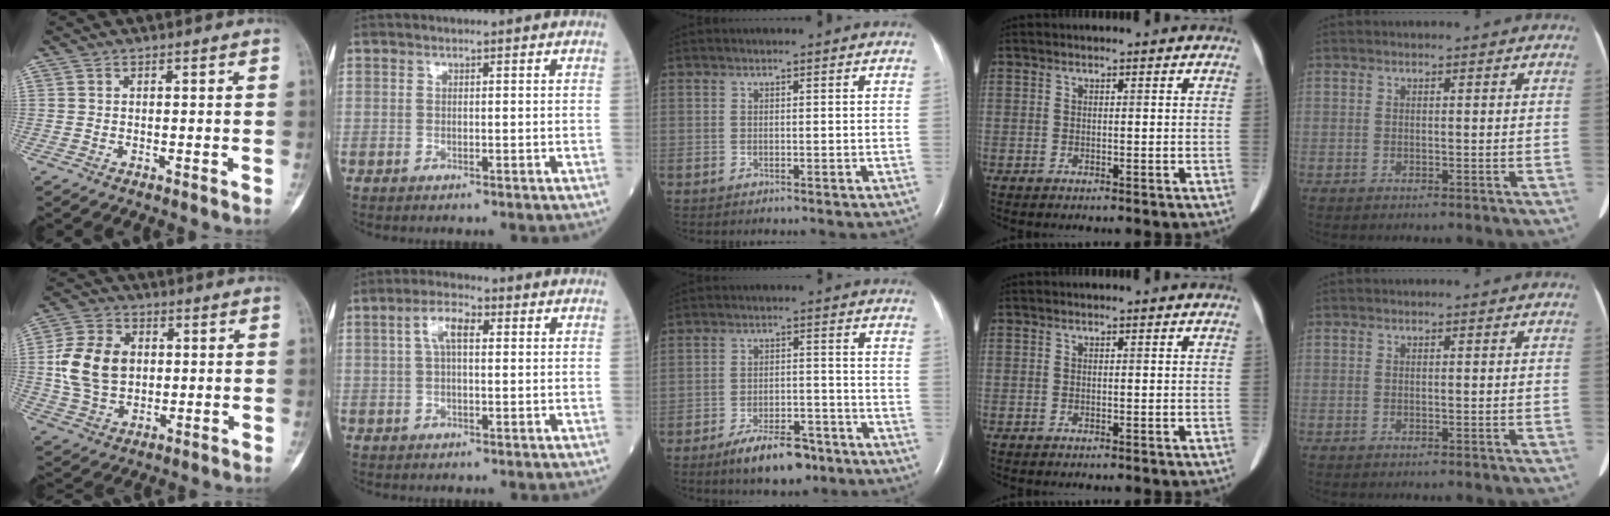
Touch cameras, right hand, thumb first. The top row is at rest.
{"thumb": {"total": 12.7, "force": [1.1, 9.4, 8.5], "torque": [-0.146, 0.005, 0.022]}, "index": {"total": 5.1, "force": [1.4, 1.8, 4.5], "torque": [-0.092, 0.017, 0.026]}, "middle": {"total": 8.4, "force": [-5.9, 3.2, 5.1], "torque": [-0.087, -0.002, -0.094]}}